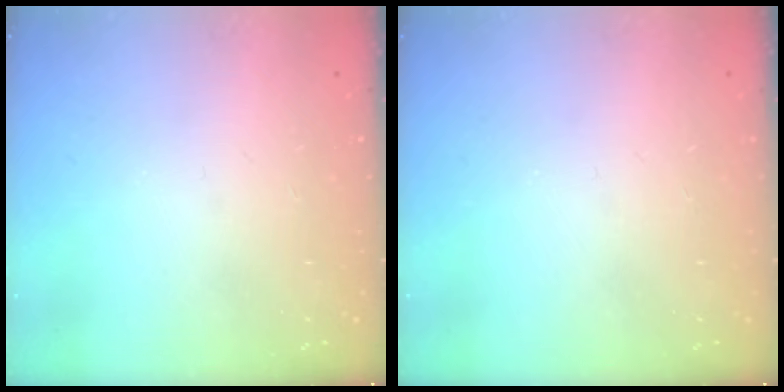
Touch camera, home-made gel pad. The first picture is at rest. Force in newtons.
{"total": 0.0}